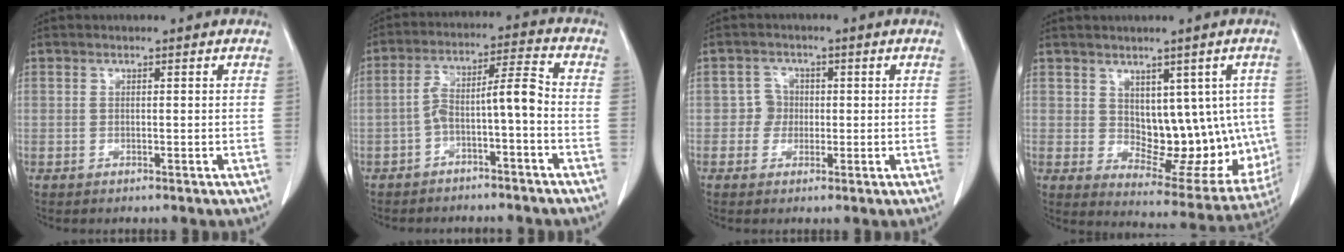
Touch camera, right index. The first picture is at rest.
{"total": 7.2, "force": [-2.7, 0.9, 6.6], "torque": [-0.119, 0.039, -0.044]}
{"total": 2.6, "force": [-0.2, 2.6, 0.2], "torque": [0.007, 0.010, -0.007]}
{"total": 13.3, "force": [1.2, 7.2, 11.1], "torque": [-0.122, 0.005, 0.040]}